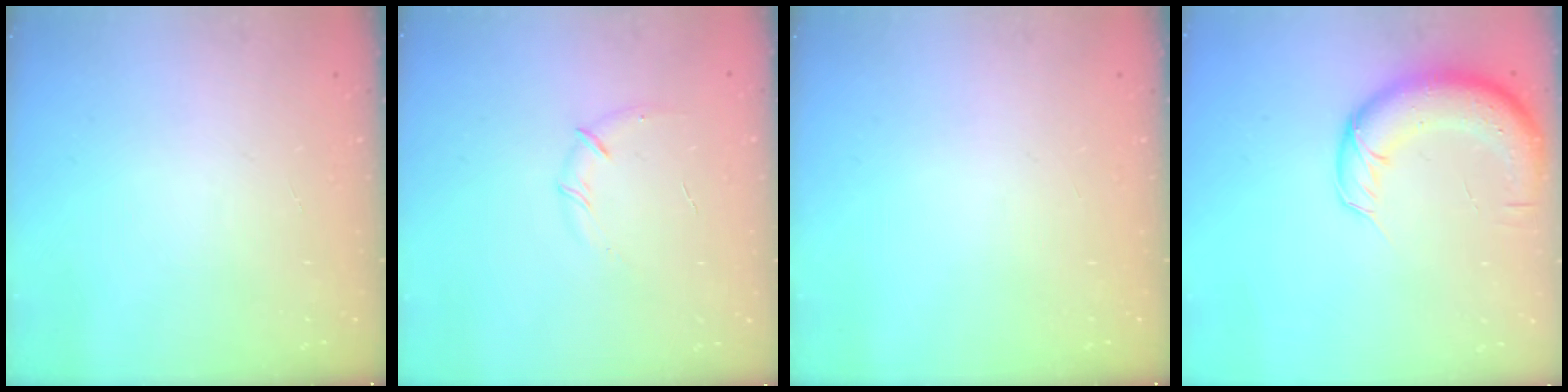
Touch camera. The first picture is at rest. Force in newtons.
{"total": 8.0, "press": 7.7, "slide": 2.1}
{"total": 0.0}
{"total": 13.2, "press": 12.8, "slide": 3.0}